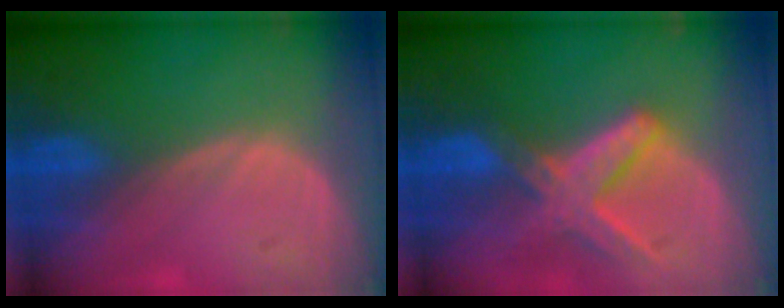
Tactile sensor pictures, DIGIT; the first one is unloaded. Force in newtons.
{"total": 8.2, "press": 7.1, "slide": 4.1}